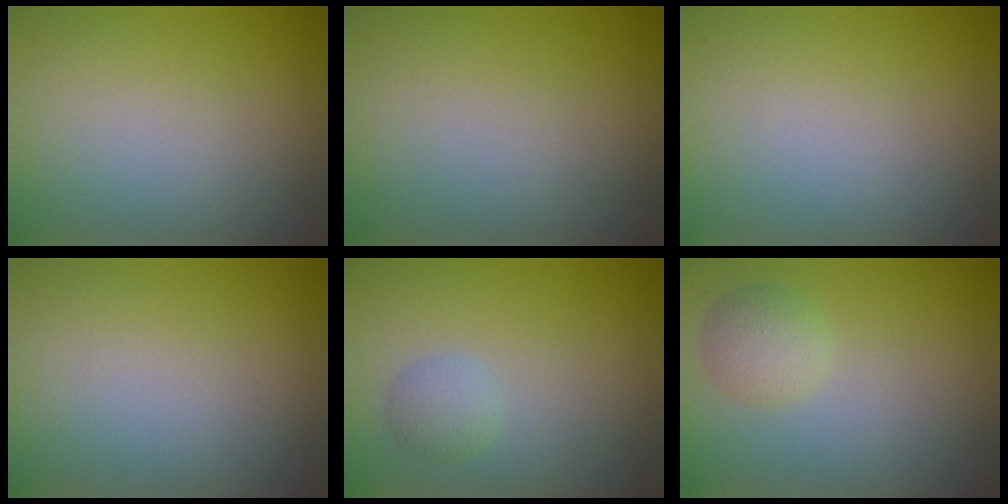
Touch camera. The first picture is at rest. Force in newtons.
{"total": 0.0}
{"total": 0.0}
{"total": 0.0}
{"total": 1.6, "press": 1.6, "slide": 0.1}
{"total": 2.3, "press": 2.3, "slide": 0.1}